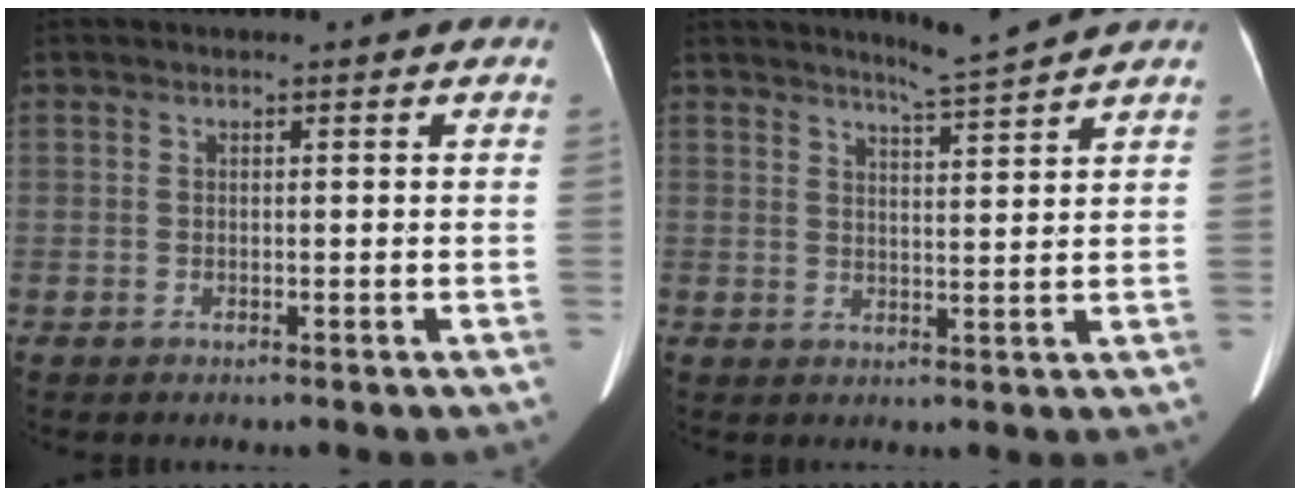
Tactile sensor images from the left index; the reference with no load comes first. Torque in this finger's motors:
{"motor_torque": [-0.89, -0.82, -0.65, -0.21]}